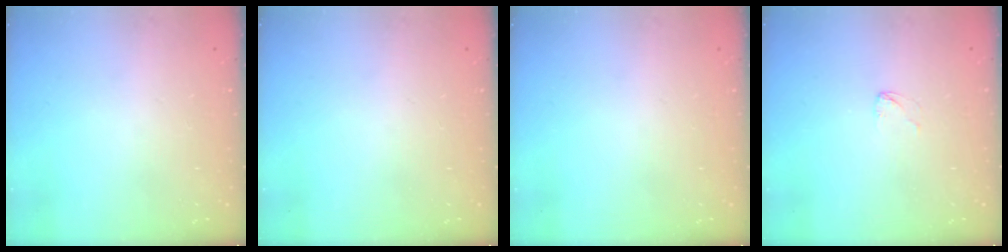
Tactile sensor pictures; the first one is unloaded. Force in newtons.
{"total": 0.0}
{"total": 0.0}
{"total": 2.7, "press": 2.7, "slide": 0.2}